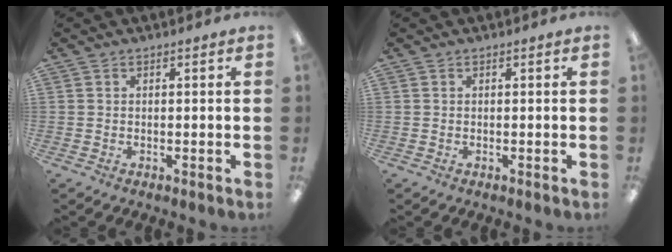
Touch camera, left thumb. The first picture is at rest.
{"total": 0.0}